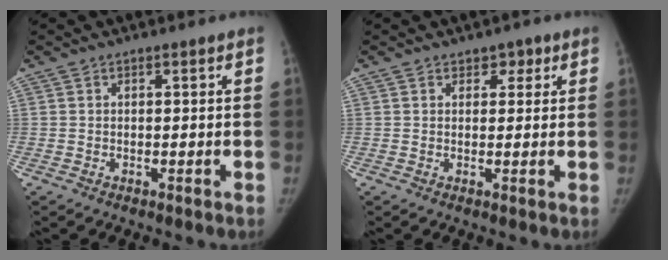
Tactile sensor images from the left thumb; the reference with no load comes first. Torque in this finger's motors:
{"motor_torque": [0.07, 0.28, -0.06, -0.02, -0.04]}